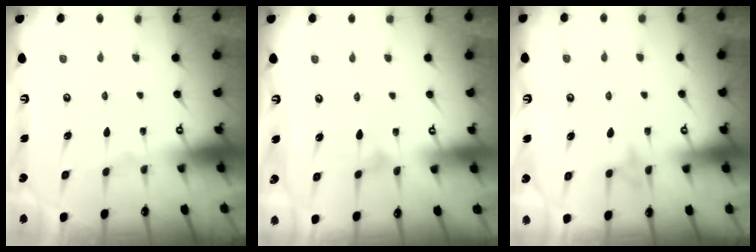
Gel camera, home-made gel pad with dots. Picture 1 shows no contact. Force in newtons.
{"total": 3.2, "press": 3.2, "slide": 0.2}
{"total": 8.7, "press": 8.7, "slide": 0.9}